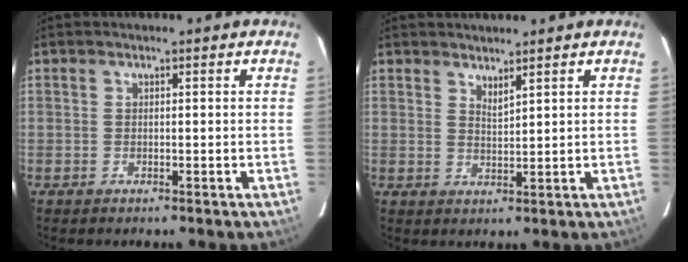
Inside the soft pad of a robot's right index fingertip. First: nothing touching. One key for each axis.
{"total": 2.3, "fx": 2.0, "fy": 0.0, "fz": 1.1, "tx": -0.019, "ty": -0.002, "tz": 0.034}